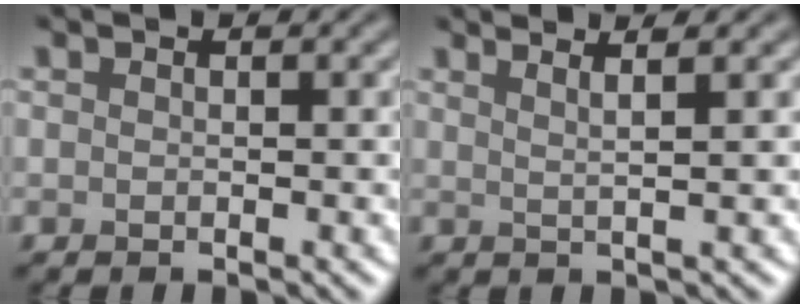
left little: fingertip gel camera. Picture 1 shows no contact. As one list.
[{"total": 3.5, "force": [2.3, 1.1, 2.4], "torque": [-0.015, 0.019, 0.000]}]